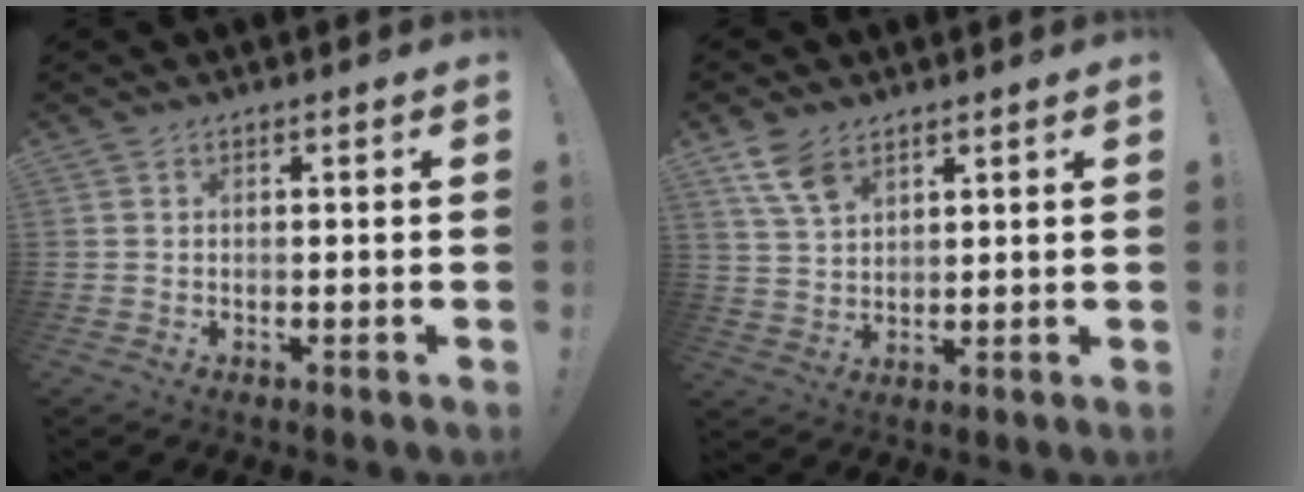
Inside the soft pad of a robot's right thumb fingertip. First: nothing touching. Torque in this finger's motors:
{"motor_torque": [0.03, 0.11, 0.52, 0.45, 0.03]}